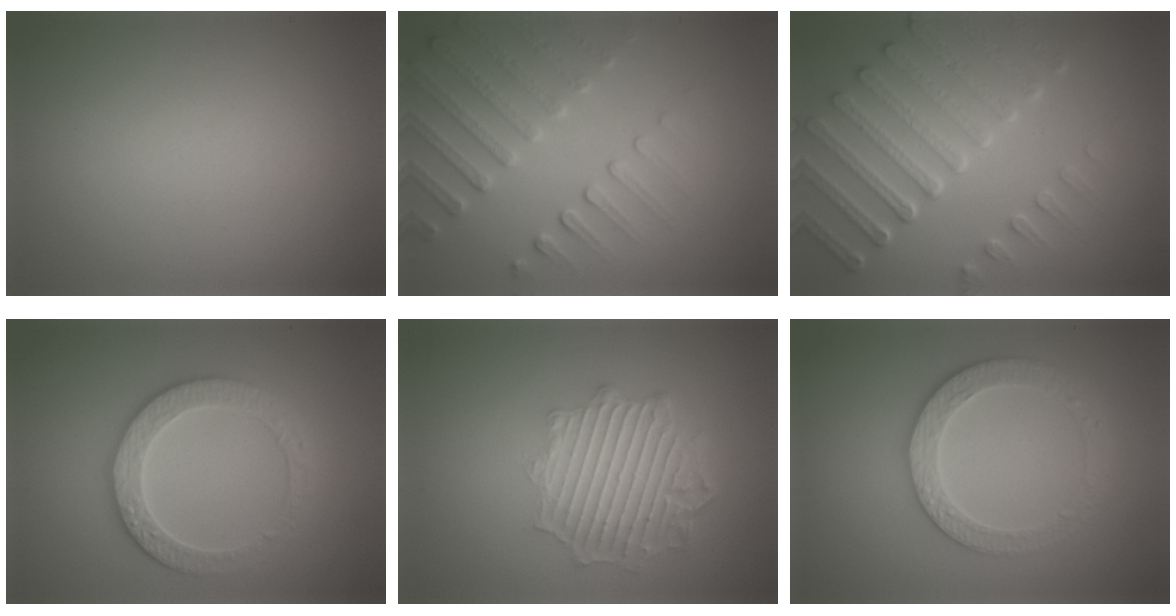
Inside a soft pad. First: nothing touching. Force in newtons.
{"total": 4.5, "press": 3.5, "slide": 2.8}
{"total": 7.1, "press": 5.4, "slide": 4.7}
{"total": 4.1, "press": 3.6, "slide": 1.9}
{"total": 6.3, "press": 4.7, "slide": 4.2}
{"total": 3.4, "press": 3.4, "slide": 0.5}